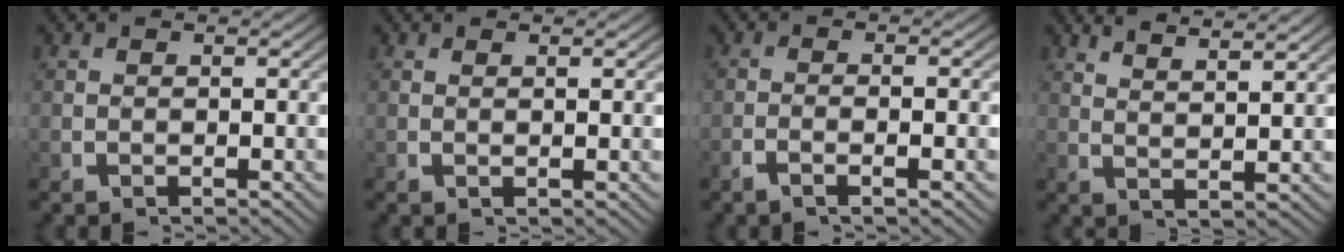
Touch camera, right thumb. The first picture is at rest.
{"total": 0.8, "force": [0.4, -0.1, 0.6], "torque": [-0.014, -0.001, 0.011]}
{"total": 1.9, "force": [-1.0, 0.1, 1.7], "torque": [-0.037, 0.003, -0.023]}
{"total": 4.2, "force": [3.8, 0.2, 1.8], "torque": [-0.027, 0.007, 0.067]}